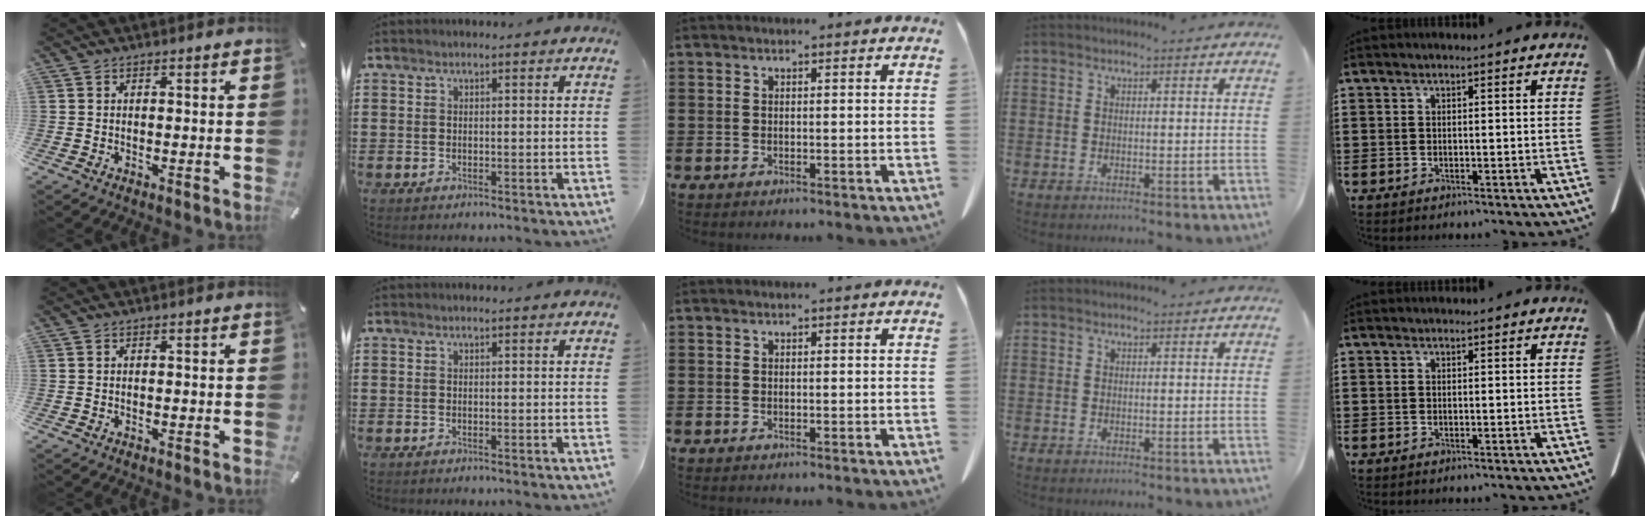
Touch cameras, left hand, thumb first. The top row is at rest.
{}